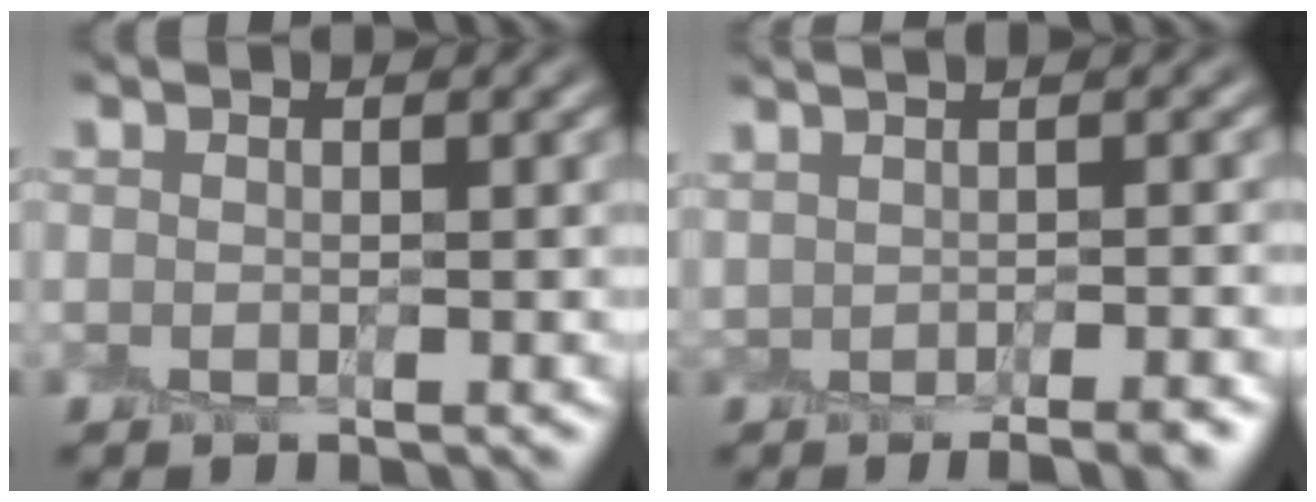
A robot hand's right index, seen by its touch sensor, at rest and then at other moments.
{"total": 5.7, "force": [-0.8, 2.2, 5.2], "torque": [-0.026, 0.013, 0.002]}